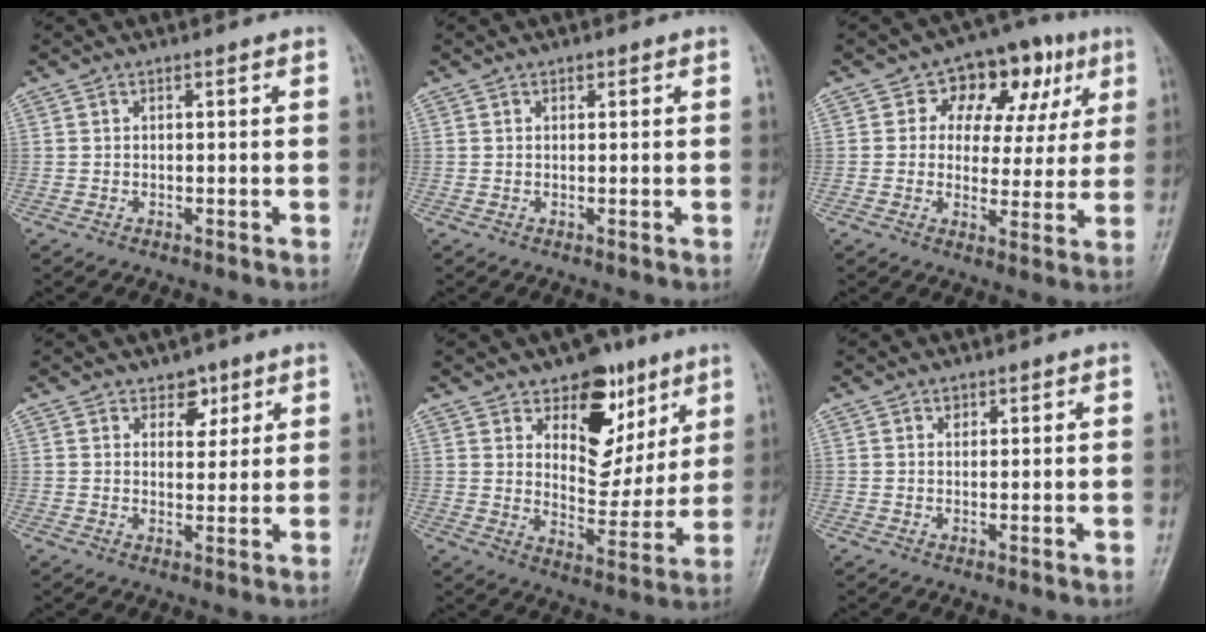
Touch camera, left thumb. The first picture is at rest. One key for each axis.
{"total": 0.7, "fx": 0.4, "fy": 0.5, "fz": 0.3, "tx": -0.002, "ty": -0.001, "tz": 0.005}
{"total": 13.7, "fx": 5.2, "fy": 9.4, "fz": 8.5, "tx": -0.056, "ty": 0.006, "tz": 0.070}
{"total": 4.3, "fx": 2.5, "fy": 2.9, "fz": 1.9, "tx": 0.002, "ty": -0.014, "tz": 0.038}
{"total": 14.3, "fx": 7.6, "fy": 8.6, "fz": 8.5, "tx": -0.070, "ty": -0.044, "tz": 0.122}
{"total": 1.1, "fx": 0.6, "fy": 0.8, "fz": 0.3, "tx": 0.004, "ty": -0.003, "tz": 0.010}